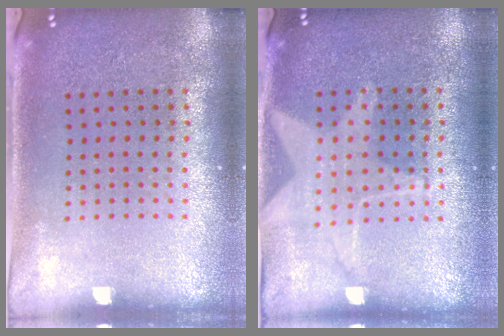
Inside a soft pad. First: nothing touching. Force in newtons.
{"total": 1.2, "press": 1.2, "slide": 0.3}